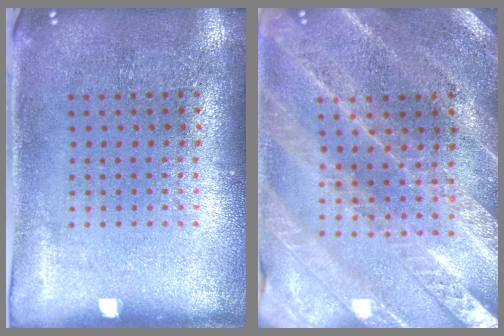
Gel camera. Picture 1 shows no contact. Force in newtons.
{"total": 2.4, "press": 2.4, "slide": 0.2}